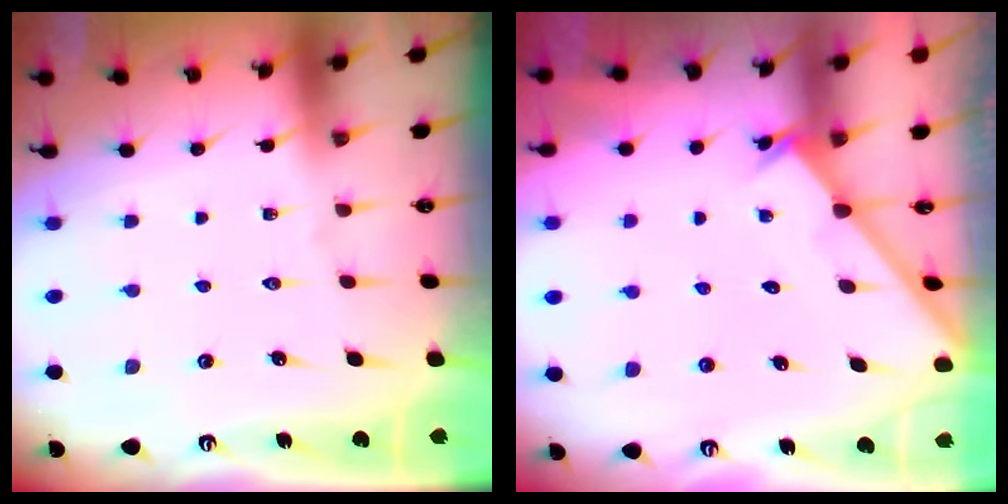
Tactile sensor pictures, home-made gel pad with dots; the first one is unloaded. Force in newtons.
{"total": 2.3, "press": 2.3, "slide": 0.2}